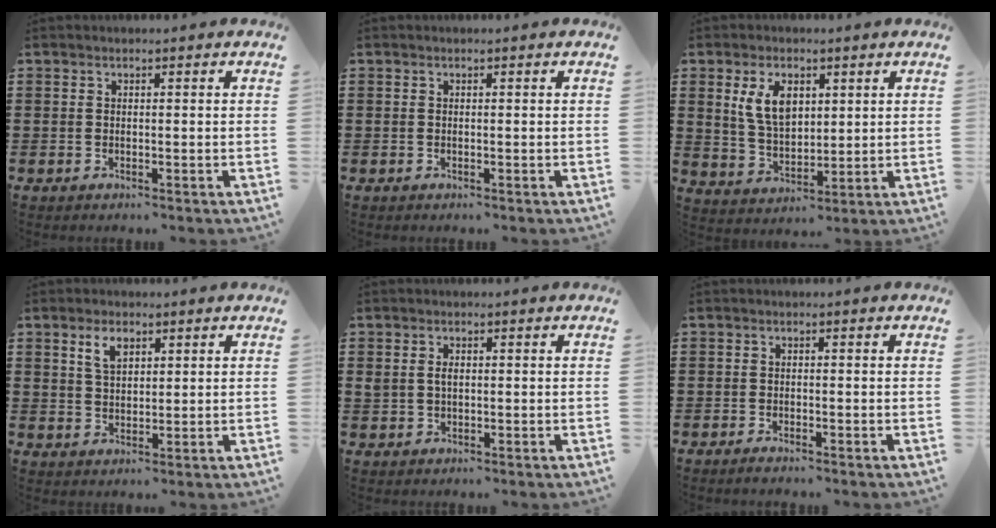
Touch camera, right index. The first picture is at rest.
{"total": 0.0}
{"total": 7.2, "force": [2.6, 4.0, 5.4], "torque": [-0.117, 0.005, 0.041]}
{"total": 3.8, "force": [1.9, 2.0, 2.6], "torque": [-0.052, 0.006, 0.032]}
{"total": 1.7, "force": [0.3, 1.1, 1.3], "torque": [-0.028, 0.008, 0.005]}
{"total": 0.8, "force": [-0.8, 0.1, 0.2], "torque": [-0.007, -0.004, -0.015]}